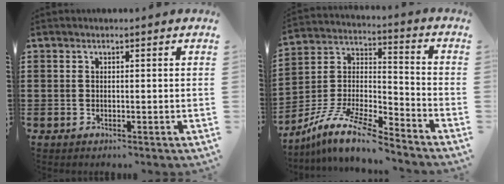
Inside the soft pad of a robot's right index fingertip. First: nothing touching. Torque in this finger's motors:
{"motor_torque": [-0.17, 0.61, -1.05, -0.21]}